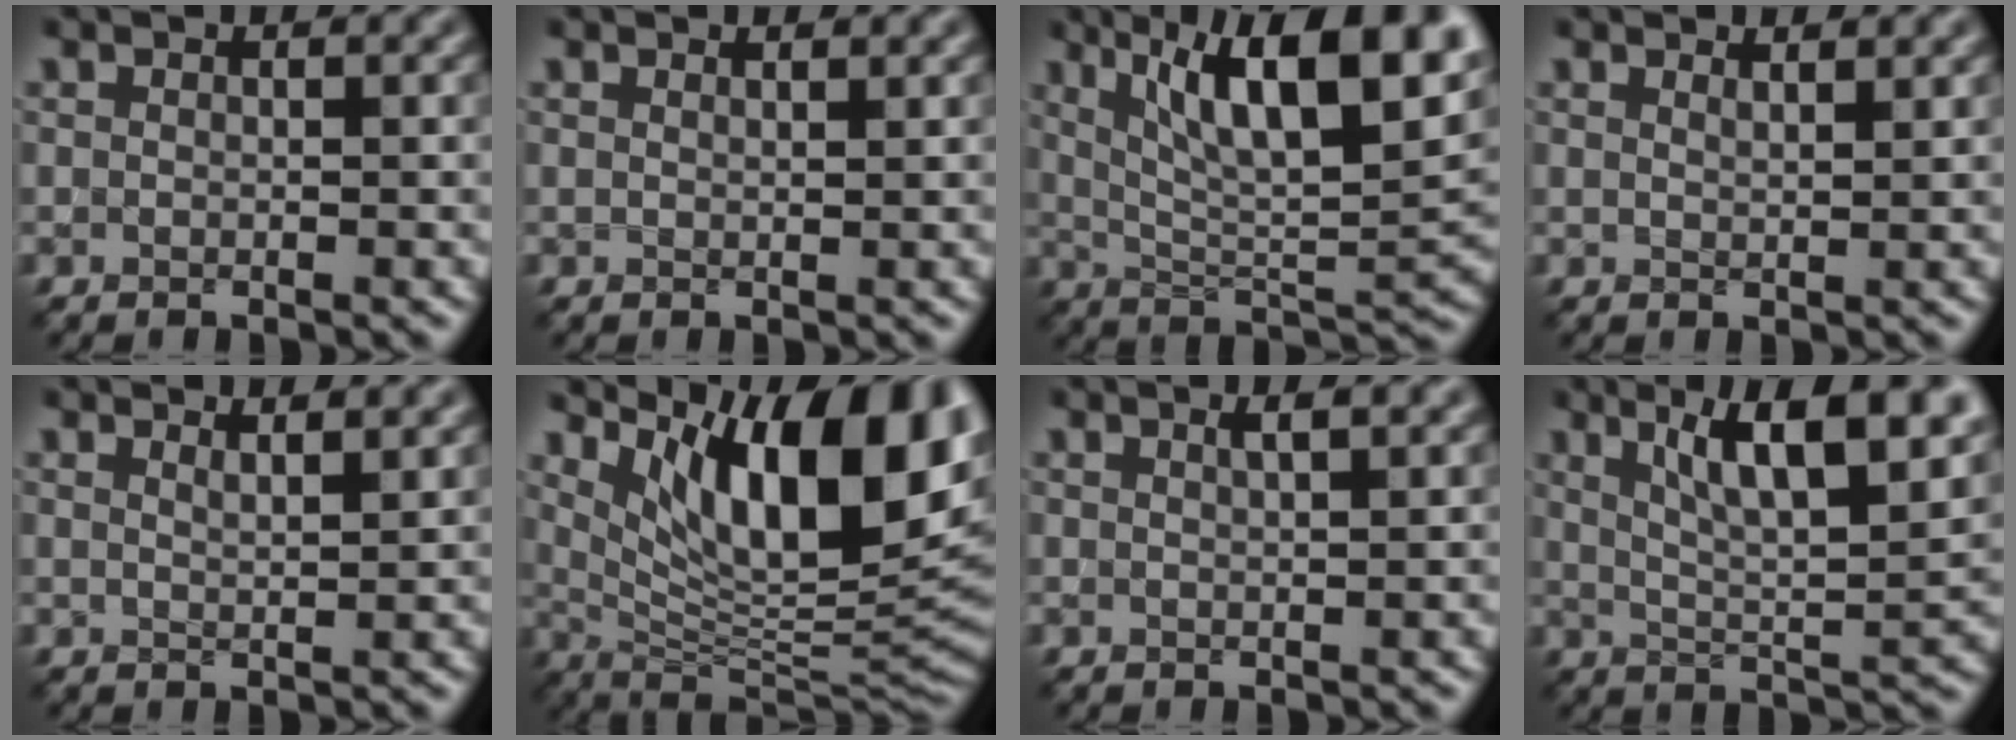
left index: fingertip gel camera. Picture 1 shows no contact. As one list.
[{"total": 1.1, "force": [0.9, 0.2, 0.5], "torque": [-0.004, 0.000, 0.010]}, {"total": 13.2, "force": [6.1, 4.3, 10.9], "torque": [-0.161, 0.008, 0.100]}, {"total": 1.7, "force": [1.4, 0.5, 0.8], "torque": [-0.005, 0.002, 0.015]}, {"total": 2.1, "force": [1.7, 0.6, 1.1], "torque": [-0.006, 0.004, 0.018]}, {"total": 14.1, "force": [6.0, 5.0, 11.8], "torque": [-0.160, -0.002, 0.103]}, {"total": 1.9, "force": [1.0, 0.5, 1.5], "torque": [-0.017, 0.004, 0.008]}, {"total": 10.9, "force": [5.2, 3.3, 9.0], "torque": [-0.121, 0.012, 0.078]}]